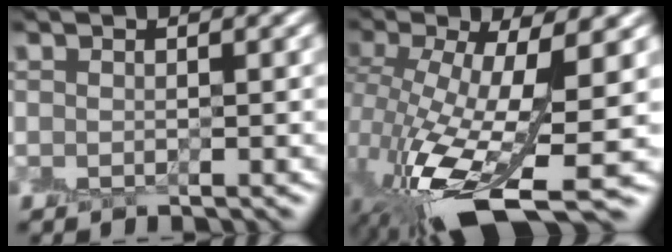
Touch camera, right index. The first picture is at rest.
{"total": 13.0, "force": [-3.6, 4.2, 11.7], "torque": [-0.234, -0.025, -0.052]}